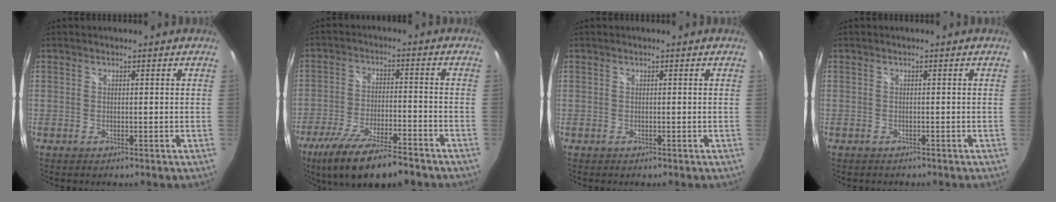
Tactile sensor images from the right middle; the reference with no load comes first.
{"total": 15.9, "force": [-12.2, 3.5, 9.5], "torque": [-0.196, -0.035, -0.205]}
{"total": 0.0}
{"total": 0.8, "force": [-0.7, 0.4, 0.1], "torque": [-0.007, -0.001, -0.009]}